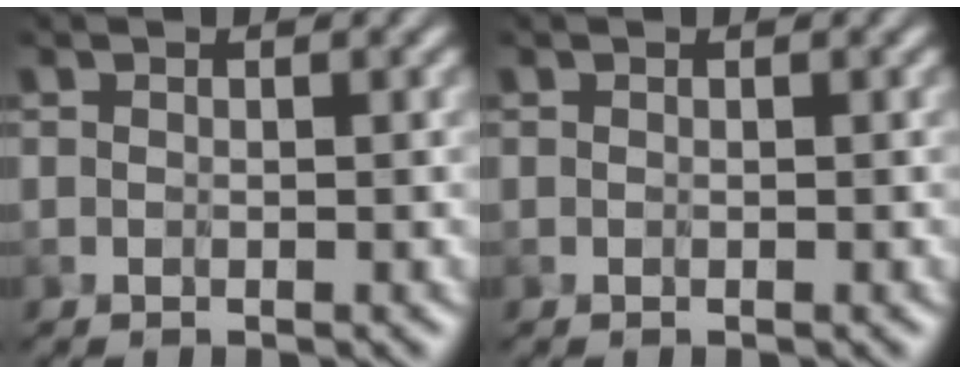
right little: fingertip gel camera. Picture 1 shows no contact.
{"total": 0.0}